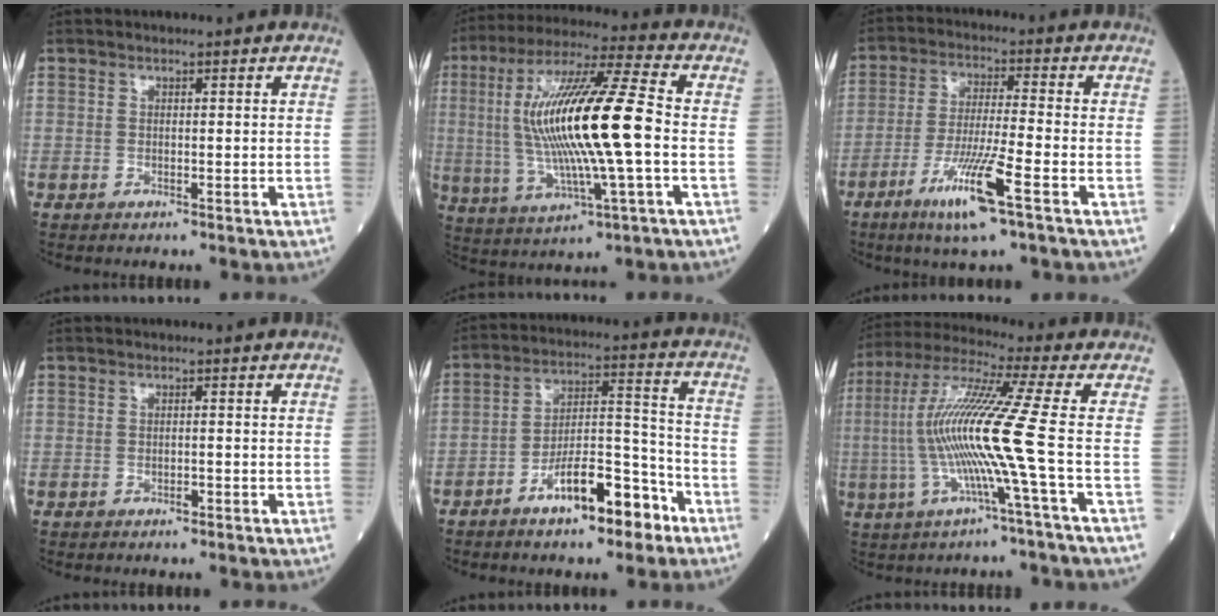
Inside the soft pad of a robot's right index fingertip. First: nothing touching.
{"total": 19.0, "force": [-0.1, 1.5, 19.0], "torque": [-0.378, 0.012, -0.004]}
{"total": 10.4, "force": [-5.3, -0.2, 9.0], "torque": [-0.176, -0.018, -0.100]}
{"total": 0.9, "force": [-0.5, 0.3, 0.7], "torque": [-0.014, 0.000, -0.007]}
{"total": 11.3, "force": [-6.9, 3.3, 8.3], "torque": [-0.141, 0.020, -0.113]}
{"total": 13.6, "force": [-2.0, -2.3, 13.2], "torque": [-0.268, 0.001, -0.048]}